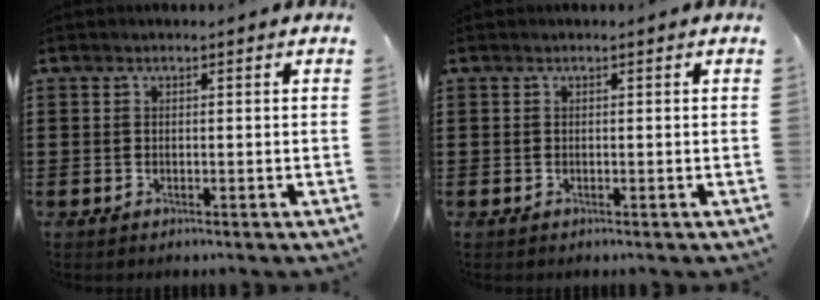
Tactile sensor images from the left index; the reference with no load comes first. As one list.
[{"total": 0.0}]